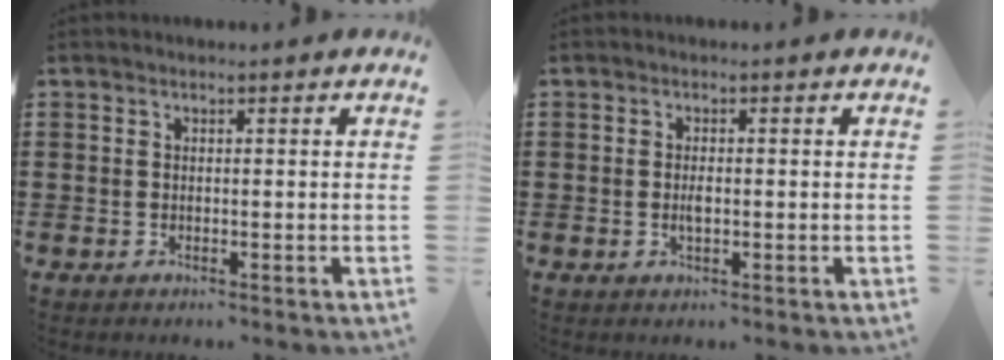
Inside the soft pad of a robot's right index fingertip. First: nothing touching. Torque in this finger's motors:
{"motor_torque": [2.14, 0.00, 0.13, 0.06]}